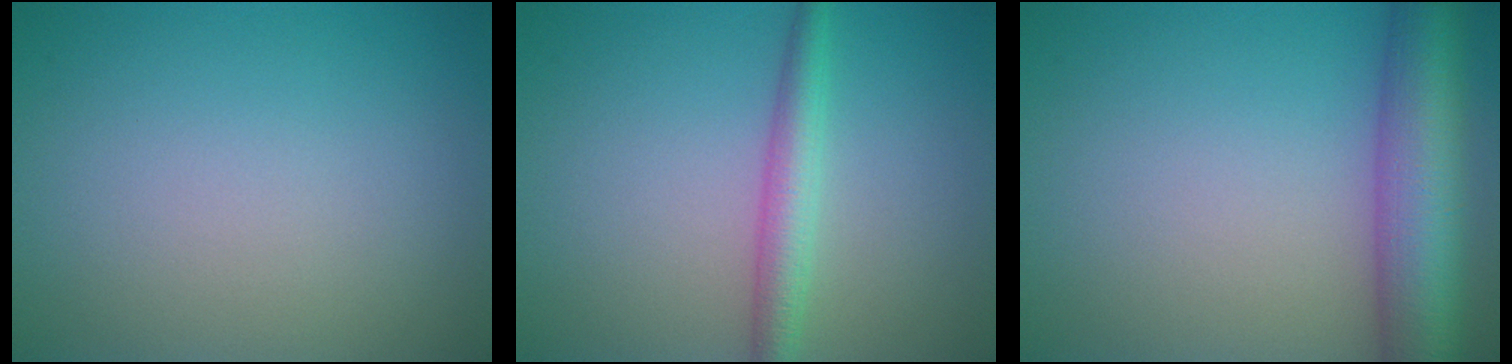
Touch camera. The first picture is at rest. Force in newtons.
{"total": 2.9, "press": 2.9, "slide": 0.1}
{"total": 8.3, "press": 8.3, "slide": 0.4}